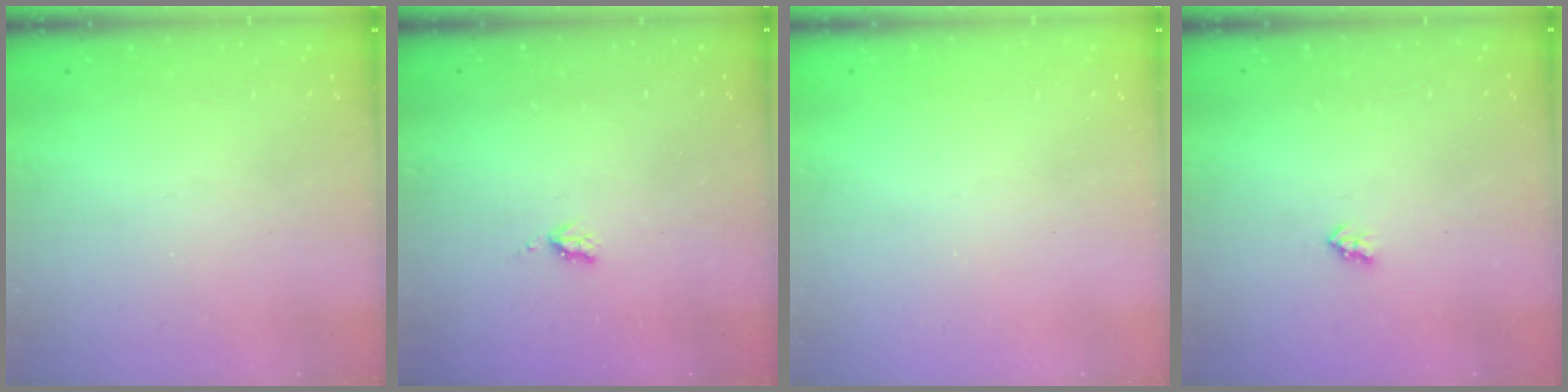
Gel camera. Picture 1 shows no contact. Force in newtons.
{"total": 3.3, "press": 3.3, "slide": 0.6}
{"total": 0.0}
{"total": 2.0, "press": 2.0, "slide": 0.3}